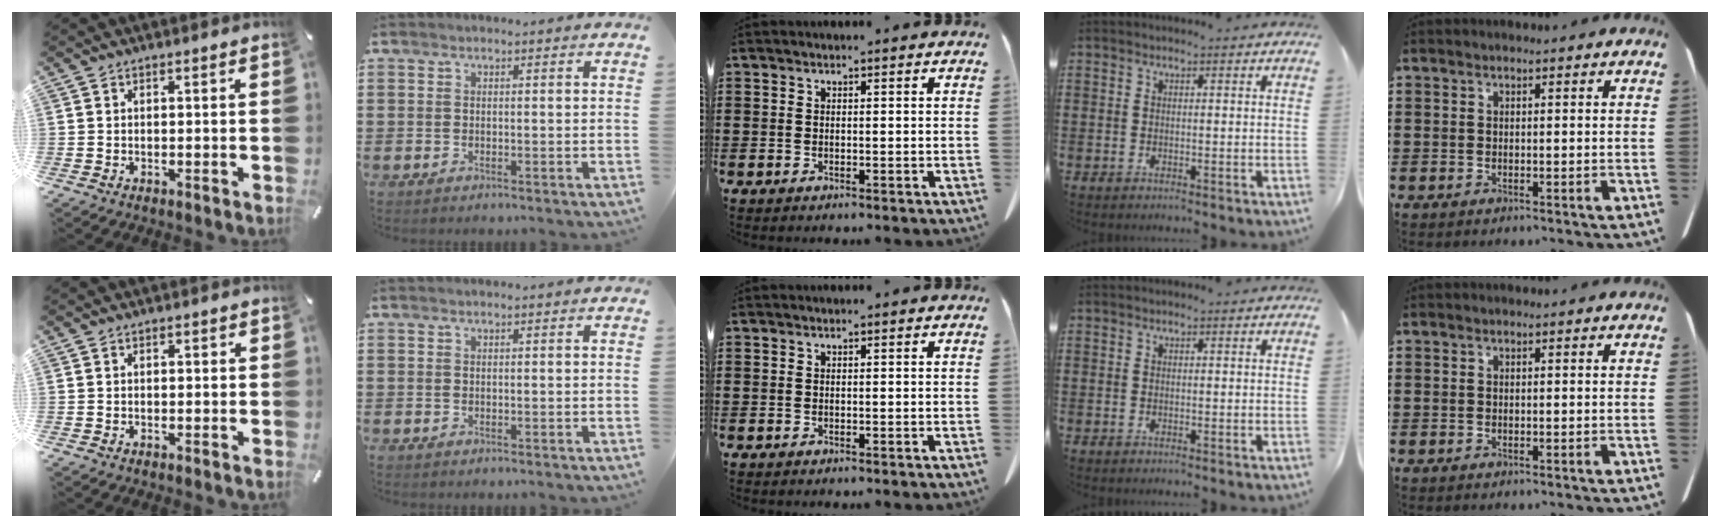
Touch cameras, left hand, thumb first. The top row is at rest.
{"thumb": {"total": 0.5, "force": [0.1, 0.4, 0.3], "torque": [-0.007, 0.002, 0.001]}}